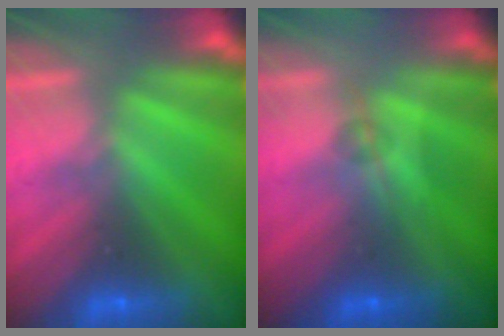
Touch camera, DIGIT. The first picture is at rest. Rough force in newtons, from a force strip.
{"total": 1.7}